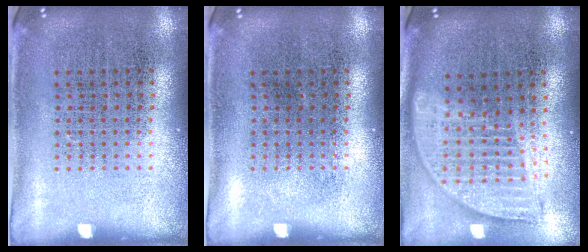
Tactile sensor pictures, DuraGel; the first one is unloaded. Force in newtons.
{"total": 0.0}
{"total": 1.8, "press": 1.5, "slide": 1.0}